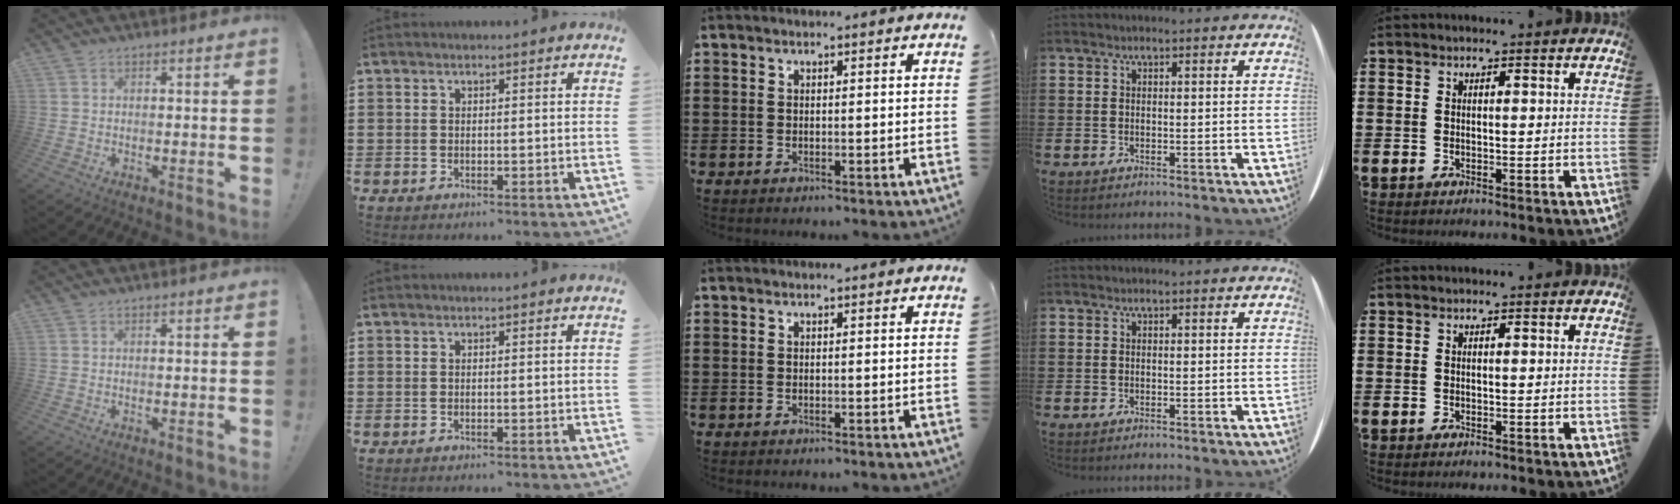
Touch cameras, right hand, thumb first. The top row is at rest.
{}